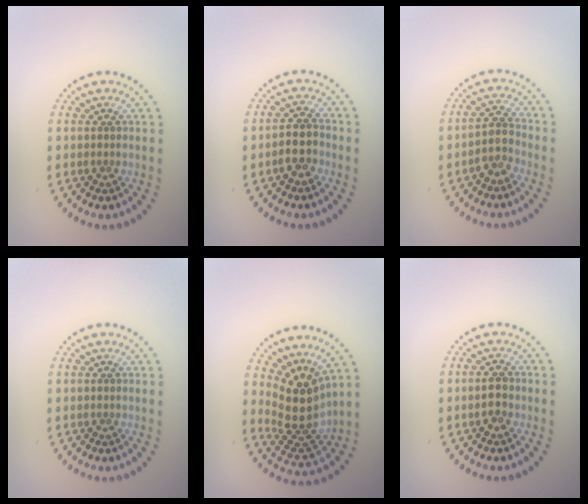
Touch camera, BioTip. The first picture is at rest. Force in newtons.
{"total": 2.3, "press": 2.0, "slide": 1.0}
{"total": 2.2, "press": 1.9, "slide": 1.1}
{"total": 0.0}
{"total": 4.7, "press": 3.5, "slide": 3.2}
{"total": 1.9, "press": 1.9, "slide": 0.1}